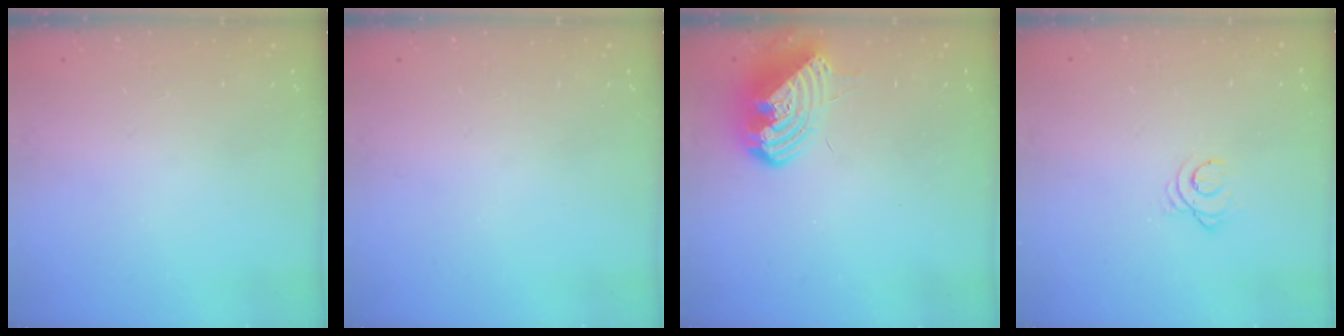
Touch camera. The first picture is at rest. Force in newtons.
{"total": 0.0}
{"total": 11.0, "press": 10.9, "slide": 1.6}
{"total": 3.4, "press": 3.3, "slide": 0.4}